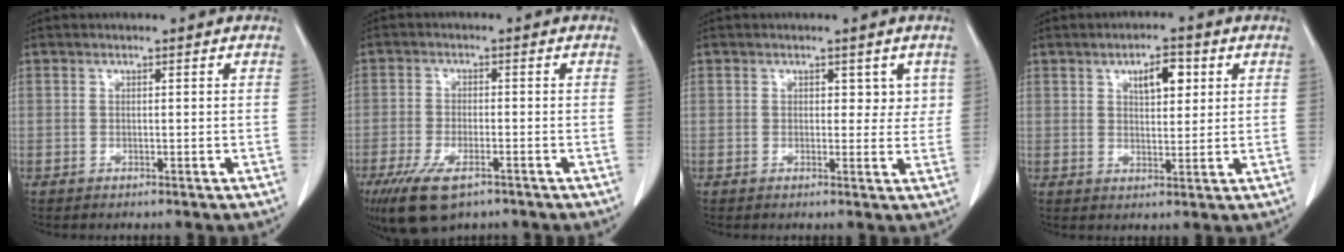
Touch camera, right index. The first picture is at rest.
{"total": 8.8, "force": [-5.5, 3.2, 6.0], "torque": [-0.114, -0.018, -0.094]}
{"total": 2.9, "force": [1.2, 1.9, 1.7], "torque": [-0.006, -0.003, 0.013]}
{"total": 5.1, "force": [2.2, 2.1, 4.1], "torque": [-0.067, 0.003, 0.036]}